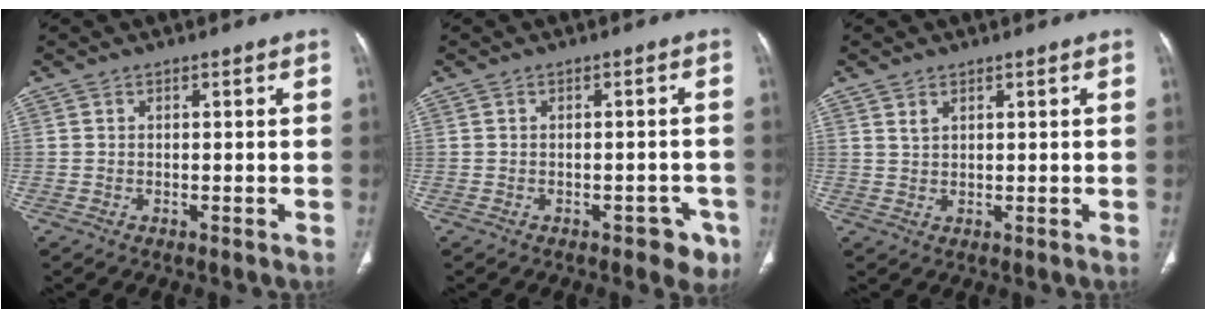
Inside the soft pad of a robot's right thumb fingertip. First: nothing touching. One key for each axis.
{"total": 4.6, "fx": -2.7, "fy": 2.6, "fz": 2.7, "tx": -0.010, "ty": 0.012, "tz": -0.032}
{"total": 1.7, "fx": 1.1, "fy": 0.9, "fz": 0.9, "tx": -0.016, "ty": -0.005, "tz": 0.027}